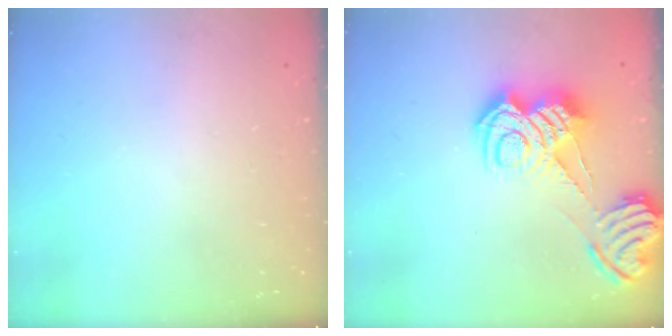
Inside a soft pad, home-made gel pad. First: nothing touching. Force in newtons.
{"total": 16.2, "press": 16.1, "slide": 1.2}